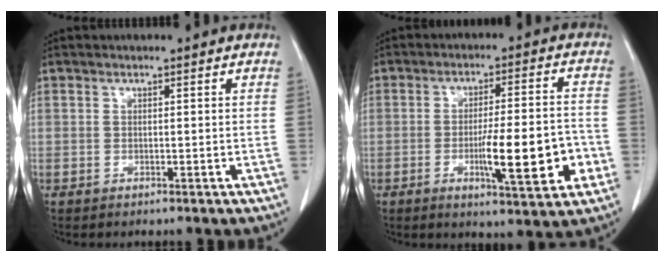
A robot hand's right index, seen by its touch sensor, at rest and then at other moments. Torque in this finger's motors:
{"motor_torque": [1.37, -0.77, 0.40, 0.12]}